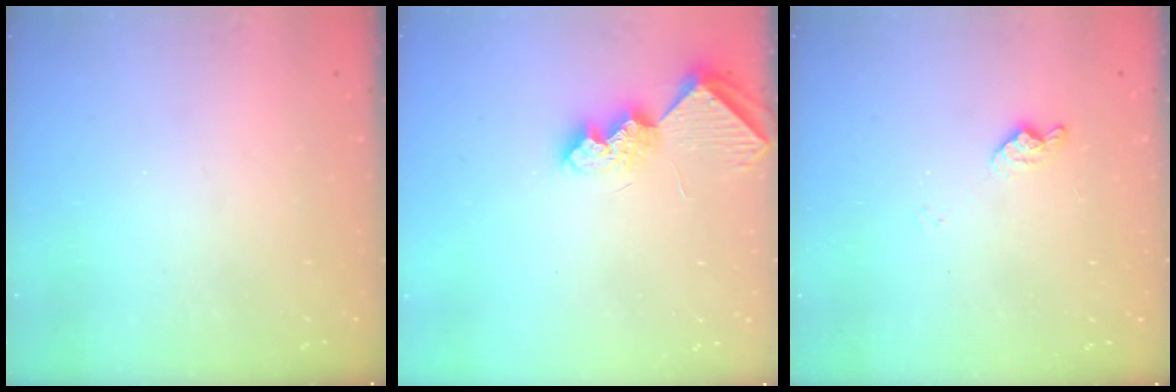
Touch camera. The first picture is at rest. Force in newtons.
{"total": 7.8, "press": 7.8, "slide": 0.2}
{"total": 8.6, "press": 8.5, "slide": 0.8}